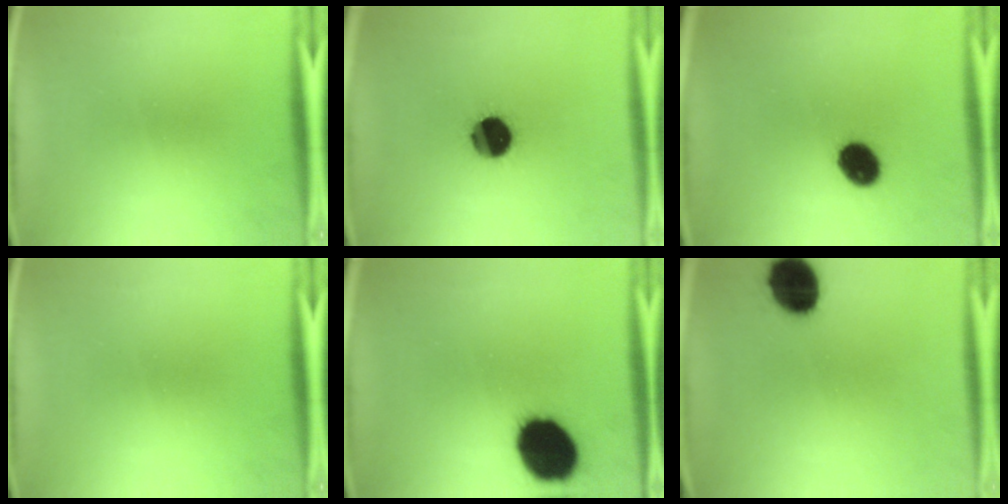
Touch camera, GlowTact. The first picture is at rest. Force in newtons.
{"total": 11.8}
{"total": 8.1}
{"total": 0.0}
{"total": 18.3}
{"total": 13.3}